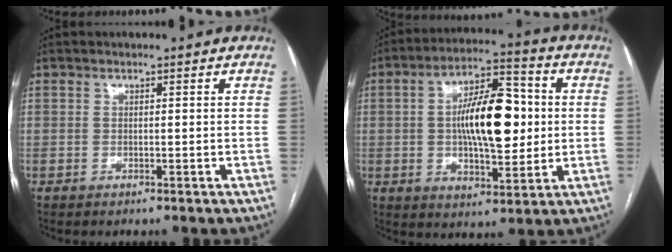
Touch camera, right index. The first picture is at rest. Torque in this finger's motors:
{"motor_torque": [2.14, 0.00, 1.05, 0.21]}